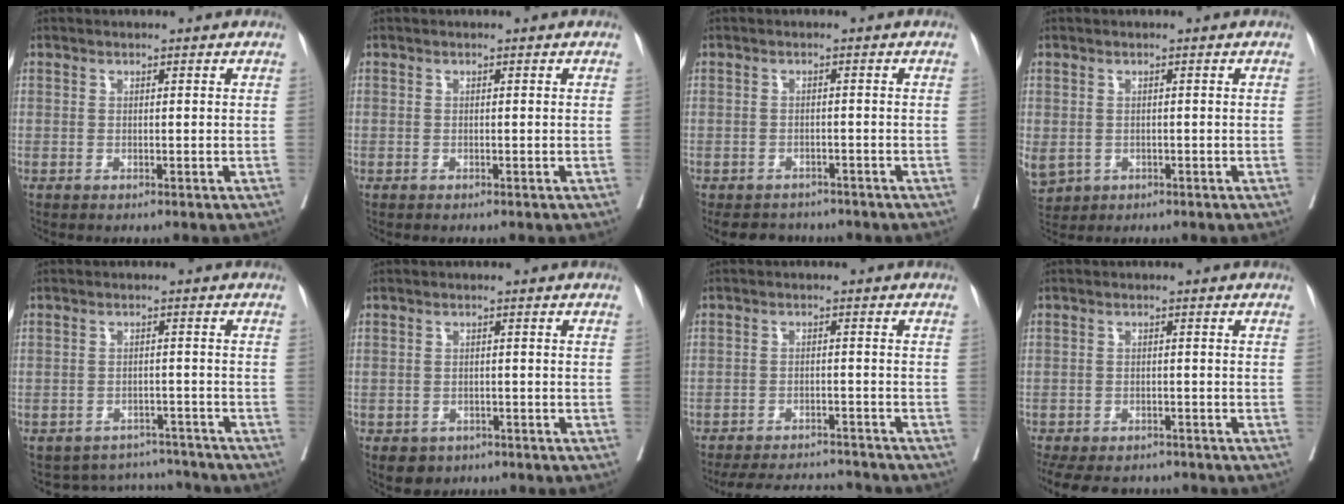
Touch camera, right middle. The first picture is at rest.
{"total": 0.0}
{"total": 5.8, "force": [-5.2, 2.4, 0.7], "torque": [-0.003, -0.004, -0.068]}
{"total": 7.1, "force": [-2.3, 6.1, 2.8], "torque": [-0.089, -0.004, -0.024]}
{"total": 7.4, "force": [-7.0, 2.2, -1.2], "torque": [0.022, 0.032, -0.088]}
{"total": 4.9, "force": [-3.5, 3.1, 1.5], "torque": [-0.021, 0.001, -0.046]}
{"total": 11.0, "force": [-10.5, 2.2, 2.3], "torque": [-0.040, 0.007, -0.146]}
{"total": 13.7, "force": [-11.2, 6.0, 5.1], "torque": [-0.133, -0.013, -0.146]}